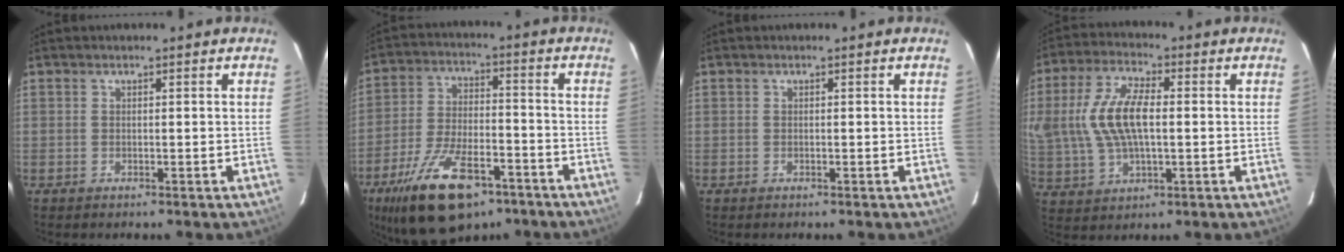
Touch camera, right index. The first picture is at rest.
{"total": 18.7, "force": [-11.6, 8.4, 12.0], "torque": [-0.241, -0.018, -0.191]}
{"total": 0.0}
{"total": 13.2, "force": [0.9, 6.1, 11.7], "torque": [-0.244, 0.010, 0.022]}